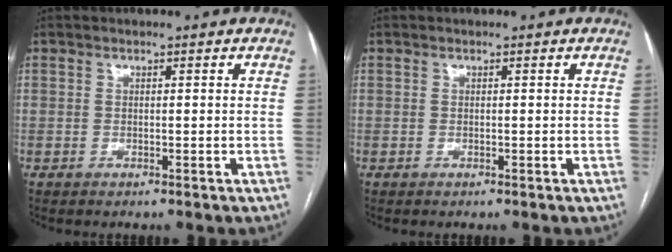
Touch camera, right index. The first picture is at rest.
{"total": 0.0}